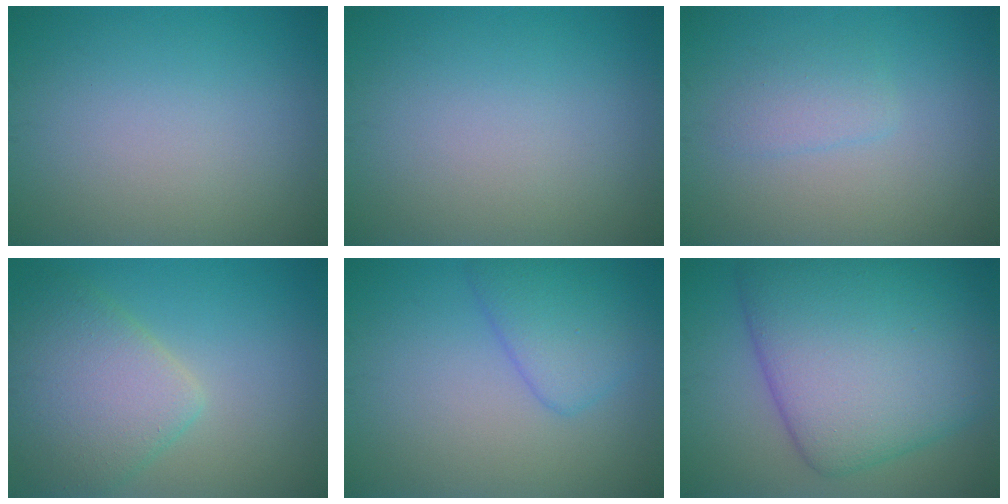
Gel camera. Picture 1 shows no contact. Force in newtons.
{"total": 0.0}
{"total": 1.6, "press": 1.6, "slide": 0.1}
{"total": 5.9, "press": 5.9, "slide": 0.3}
{"total": 3.6, "press": 3.6, "slide": 0.2}
{"total": 12.3, "press": 12.3, "slide": 0.3}